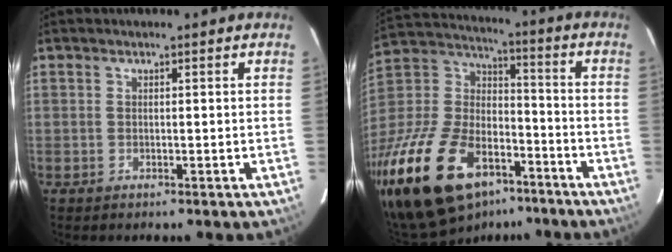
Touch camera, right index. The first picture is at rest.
{"total": 29.3, "force": [-18.1, 15.8, 16.8], "torque": [-0.364, 0.001, -0.295]}